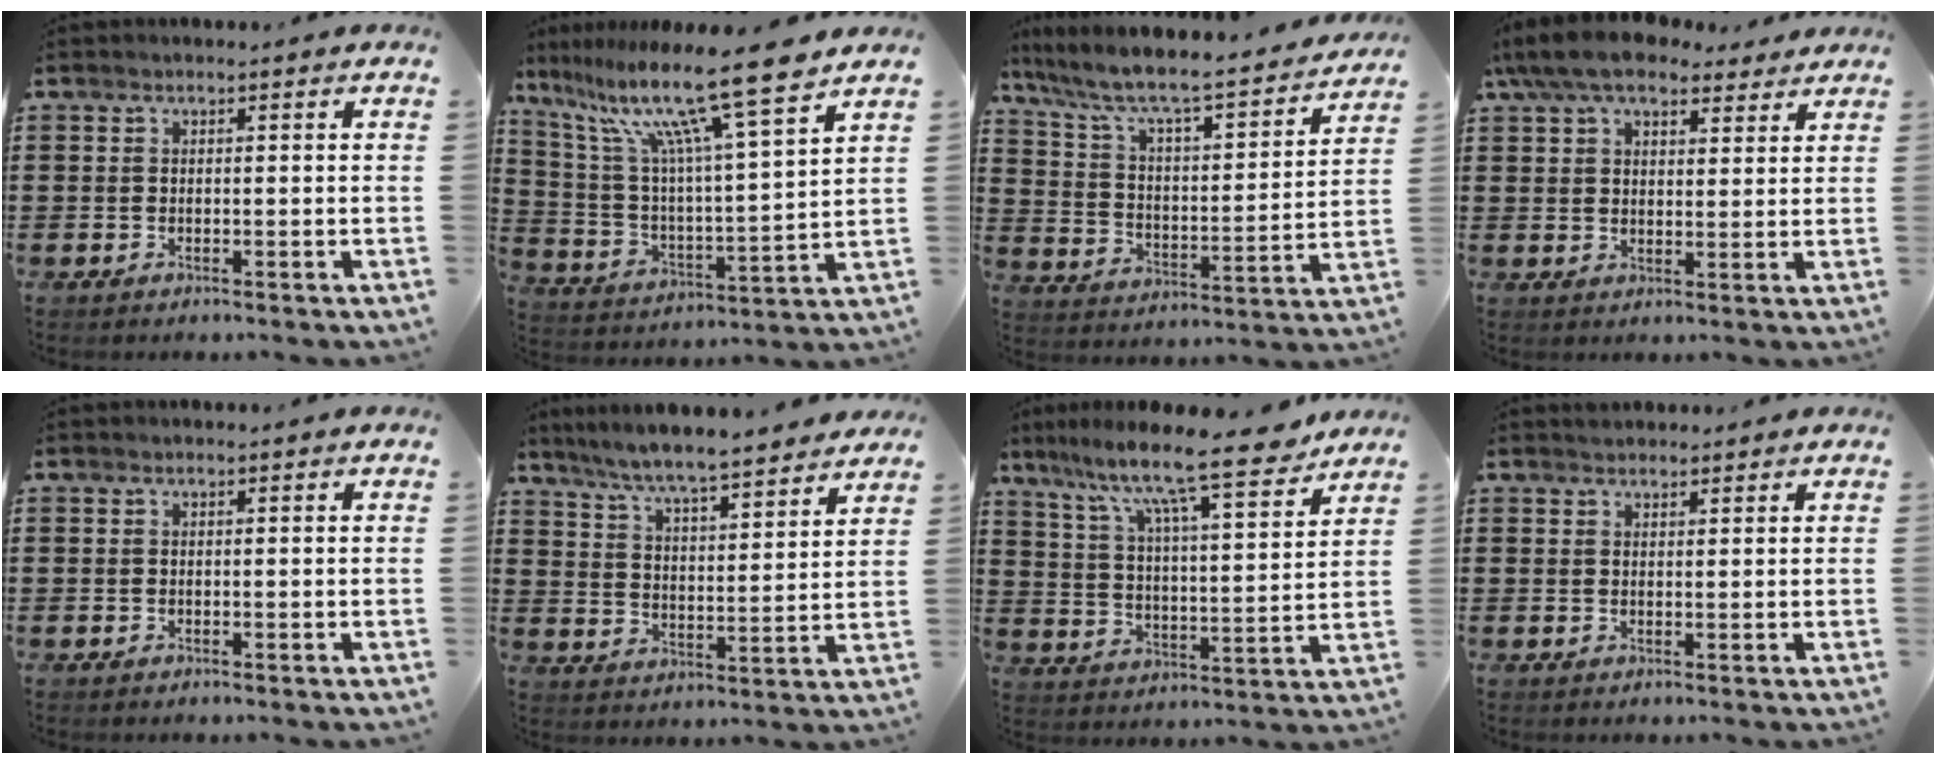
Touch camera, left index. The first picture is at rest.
{"total": 14.7, "force": [11.2, 0.4, 9.5], "torque": [-0.213, -0.066, 0.181]}
{"total": 6.2, "force": [5.1, 0.8, 3.4], "torque": [-0.092, -0.047, 0.076]}
{"total": 8.3, "force": [6.6, 3.1, 4.0], "torque": [-0.100, -0.004, 0.126]}
{"total": 0.0}
{"total": 6.4, "force": [6.1, -0.1, 2.1], "torque": [-0.068, -0.040, 0.103]}
{"total": 11.6, "force": [9.5, 0.8, 6.6], "torque": [-0.145, -0.064, 0.153]}
{"total": 1.4, "force": [1.3, 0.4, 0.0], "torque": [-0.003, 0.001, 0.026]}